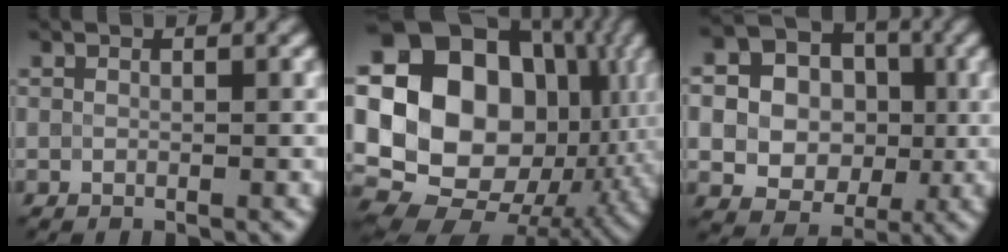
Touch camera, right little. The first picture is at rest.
{"total": 19.0, "force": [1.8, 14.8, 11.8], "torque": [-0.200, 0.008, 0.054]}
{"total": 12.7, "force": [-0.2, 11.4, 5.4], "torque": [-0.122, 0.012, -0.013]}